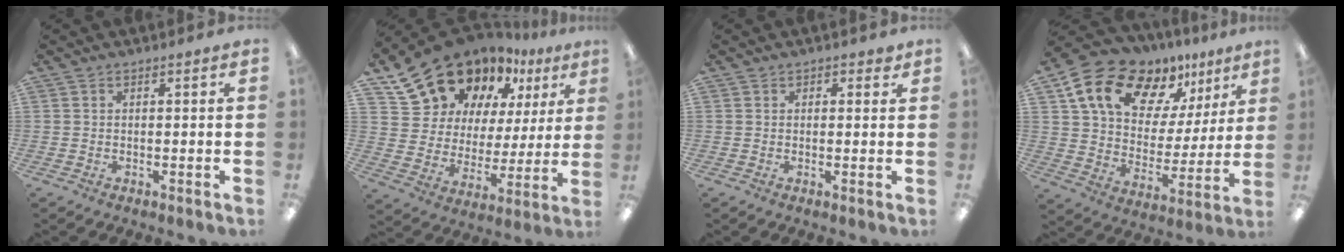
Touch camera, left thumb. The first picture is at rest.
{"total": 18.5, "force": [14.8, 9.9, 5.1], "torque": [-0.112, -0.103, 0.273]}
{"total": 1.3, "force": [0.8, 0.9, 0.4], "torque": [0.000, -0.001, 0.013]}
{"total": 16.5, "force": [12.2, 8.6, 7.0], "torque": [-0.147, -0.076, 0.221]}